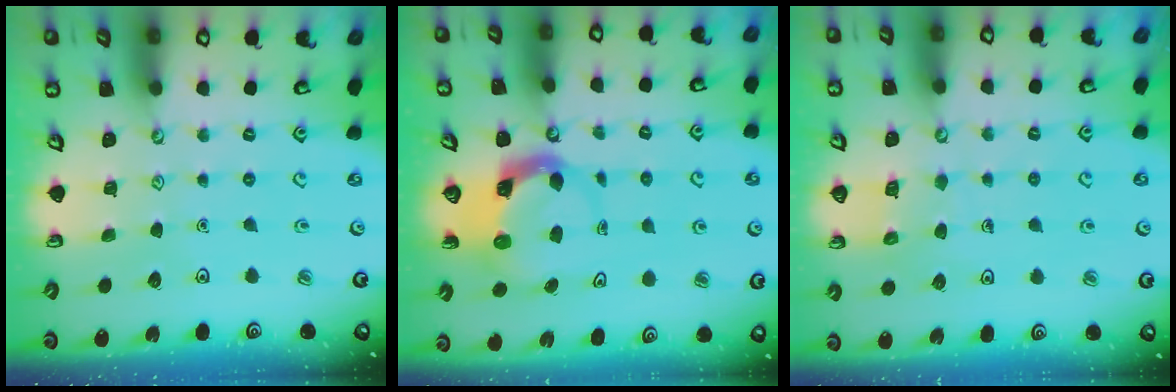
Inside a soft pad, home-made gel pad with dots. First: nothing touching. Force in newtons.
{"total": 4.4, "press": 4.4, "slide": 0.7}
{"total": 5.3, "press": 5.3, "slide": 0.5}